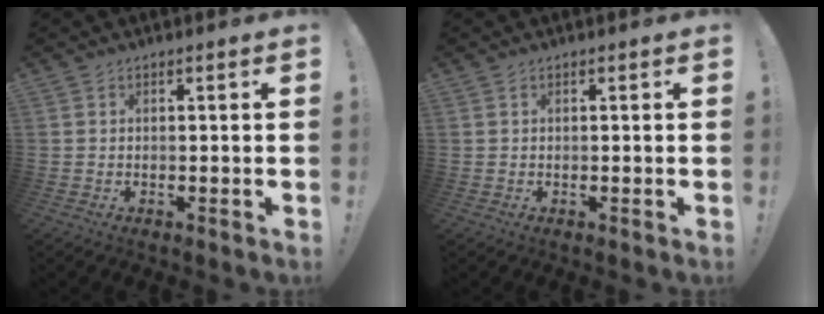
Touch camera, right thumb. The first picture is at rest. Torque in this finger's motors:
{"motor_torque": [-0.11, 0.02, -0.07, 0.11, 0.08]}